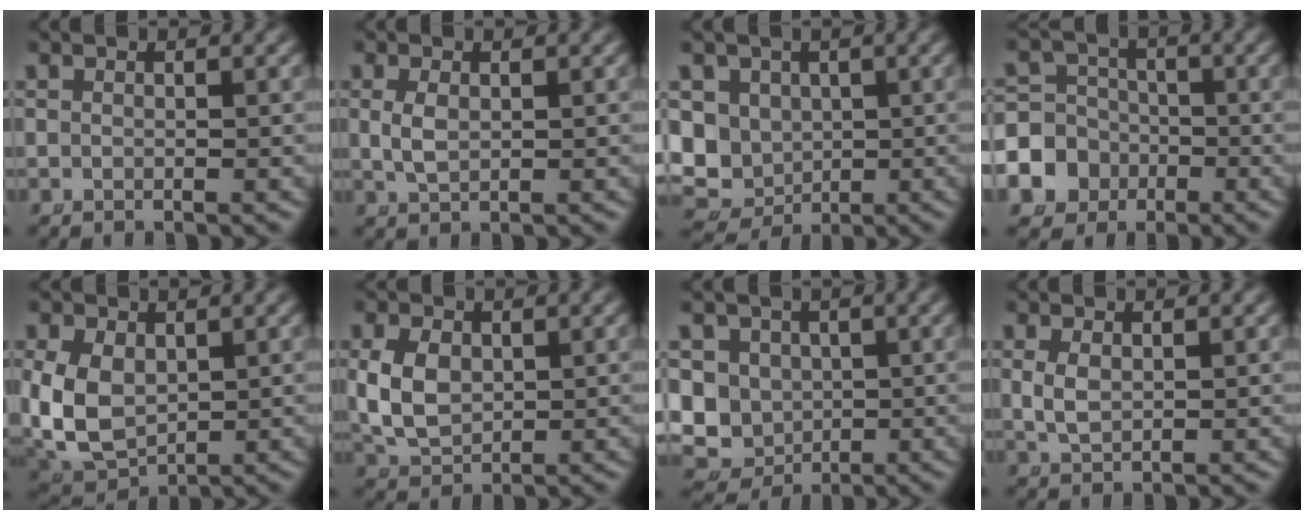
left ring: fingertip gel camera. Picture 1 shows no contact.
{"total": 1.8, "force": [0.2, 1.0, 1.5], "torque": [-0.039, -0.012, 0.017]}
{"total": 11.7, "force": [-1.3, 11.0, 3.8], "torque": [-0.132, -0.054, -0.011]}
{"total": 10.3, "force": [-3.1, 9.4, 2.7], "torque": [-0.074, -0.043, -0.051]}
{"total": 10.1, "force": [-1.2, 8.7, 4.9], "torque": [-0.149, -0.047, 0.000]}
{"total": 5.0, "force": [0.1, 4.0, 3.1], "torque": [-0.083, -0.020, 0.020]}
{"total": 13.2, "force": [-1.6, 12.5, 4.0], "torque": [-0.140, -0.055, -0.022]}
{"total": 2.0, "force": [0.2, 1.4, 1.4], "torque": [-0.042, -0.015, 0.018]}